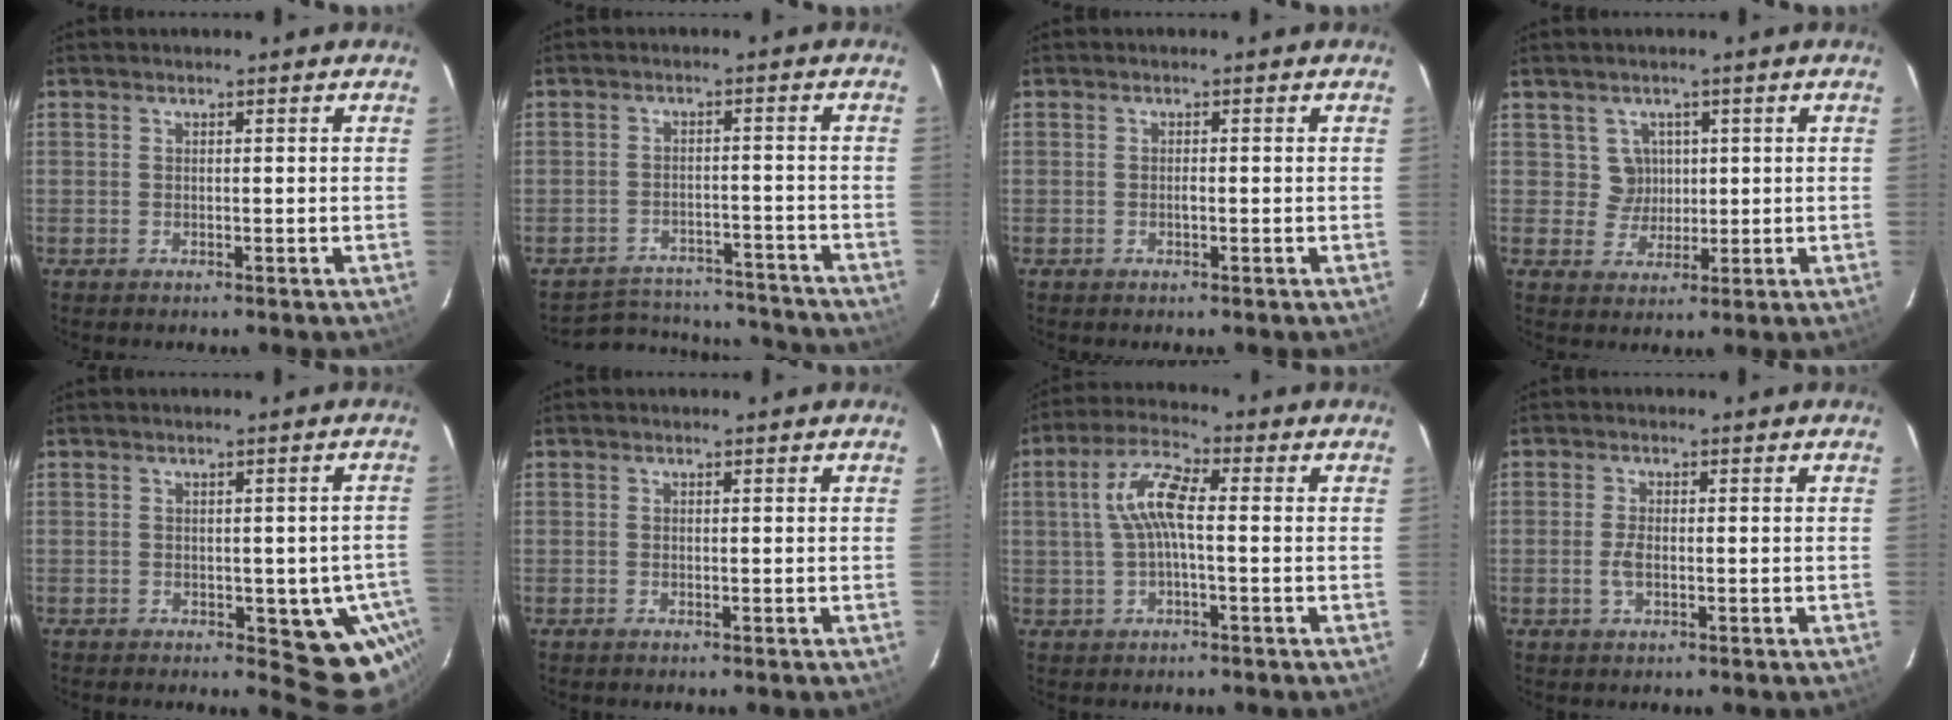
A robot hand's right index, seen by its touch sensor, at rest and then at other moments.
{"total": 13.9, "force": [-12.7, 5.3, 2.2], "torque": [-0.054, 0.037, -0.153]}
{"total": 0.8, "force": [-0.3, 0.3, 0.6], "torque": [-0.011, 0.001, -0.005]}
{"total": 4.0, "force": [1.2, 3.8, 0.1], "torque": [0.004, 0.012, 0.023]}
{"total": 8.2, "force": [-3.5, 5.1, 5.4], "torque": [-0.040, 0.011, -0.037]}
{"total": 0.0}
{"total": 7.5, "force": [0.2, 2.1, 7.2], "torque": [-0.152, 0.017, 0.005]}
{"total": 2.7, "force": [-0.6, 1.2, 2.4], "torque": [-0.051, -0.002, -0.011]}